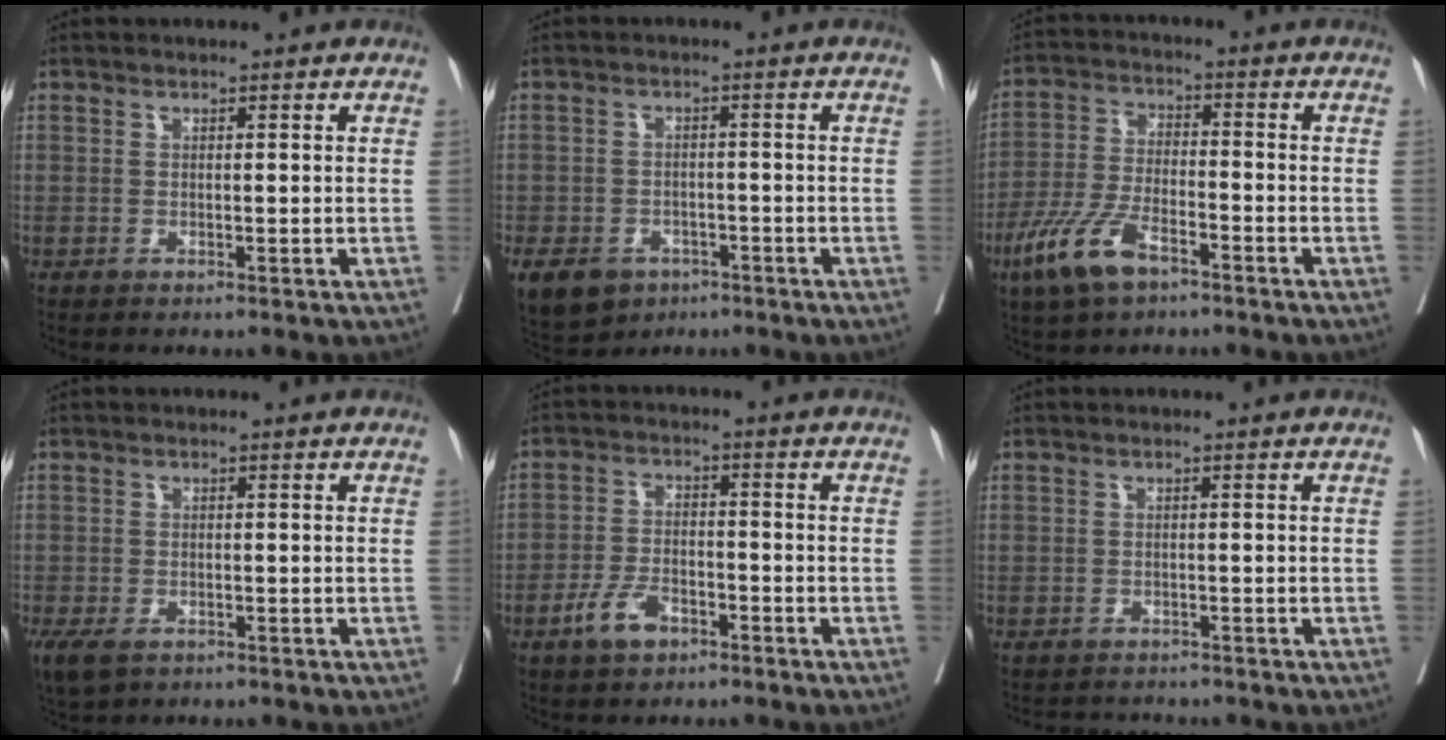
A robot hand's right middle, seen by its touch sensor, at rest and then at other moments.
{"total": 17.2, "force": [-8.5, 13.1, 7.2], "torque": [-0.226, -0.015, -0.118]}
{"total": 9.1, "force": [-5.5, 3.1, 6.6], "torque": [-0.146, -0.007, -0.106]}
{"total": 6.1, "force": [-3.6, 3.6, 3.4], "torque": [-0.083, -0.014, -0.056]}
{"total": 5.4, "force": [-3.3, 2.6, 3.5], "torque": [-0.072, 0.001, -0.059]}
{"total": 2.6, "force": [-2.5, 0.8, 0.0], "torque": [0.000, -0.005, -0.037]}